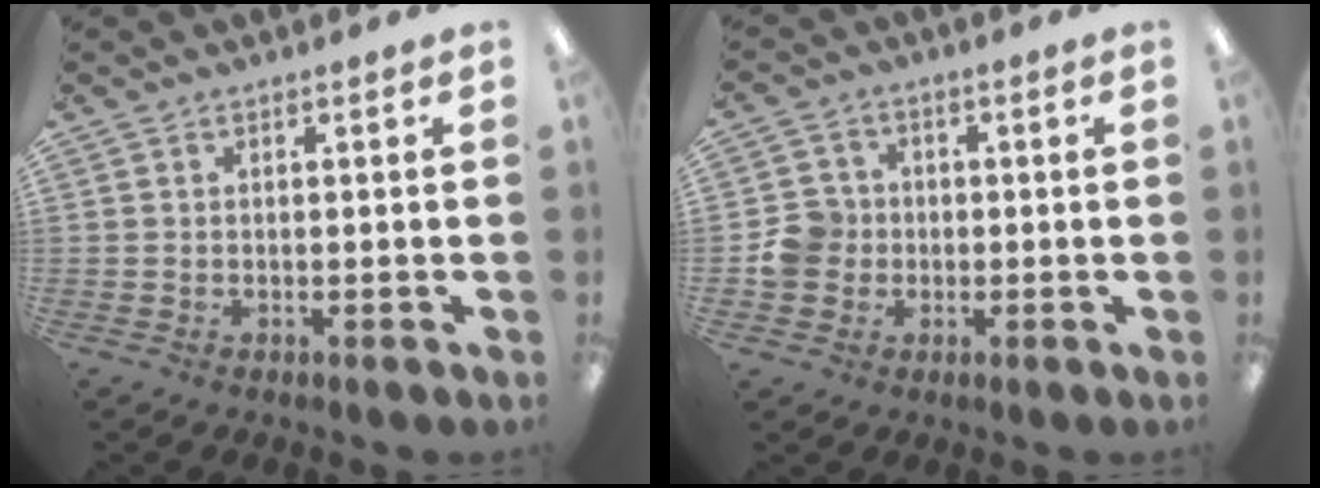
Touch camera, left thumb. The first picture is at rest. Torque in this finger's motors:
{"motor_torque": [-0.29, 0.29, 0.06, -0.08, 0.00]}